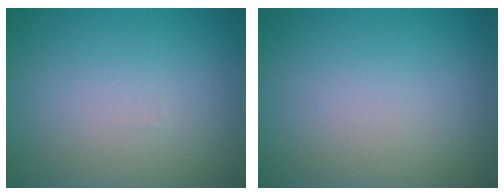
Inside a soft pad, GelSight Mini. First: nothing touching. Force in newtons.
{"total": 0.0}